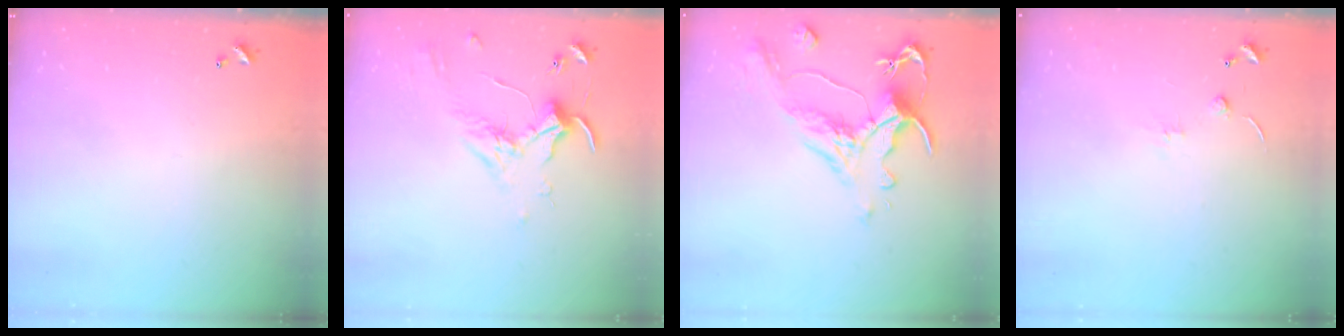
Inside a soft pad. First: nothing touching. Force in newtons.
{"total": 1.8, "press": 1.8, "slide": 0.4}
{"total": 1.5, "press": 0.1, "slide": 1.5}
{"total": 1.3, "press": 1.2, "slide": 0.5}